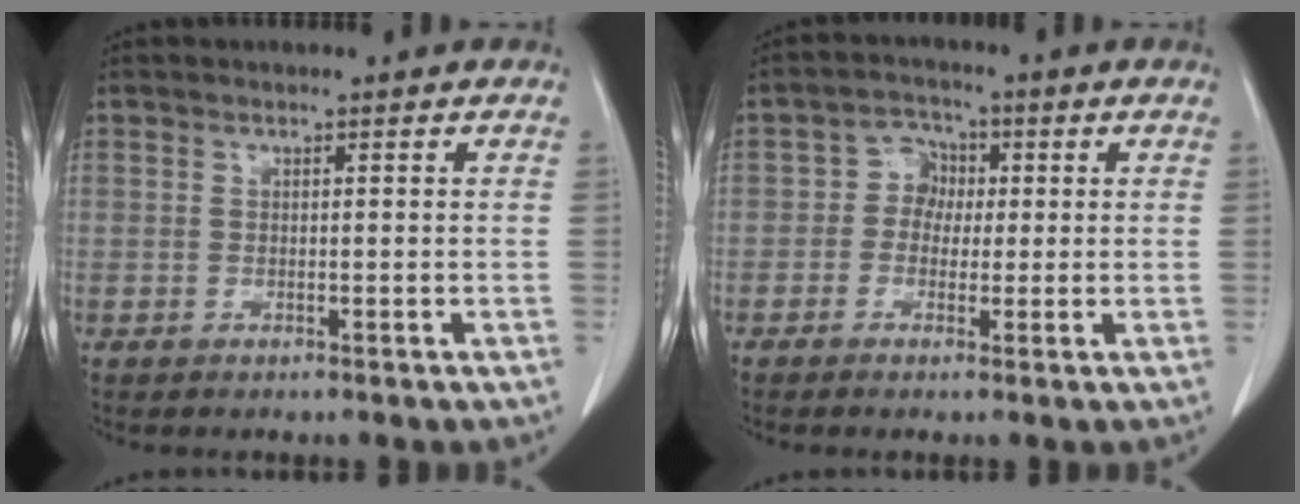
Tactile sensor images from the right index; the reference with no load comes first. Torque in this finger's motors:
{"motor_torque": [0.29, -0.14, 0.15, 0.00]}